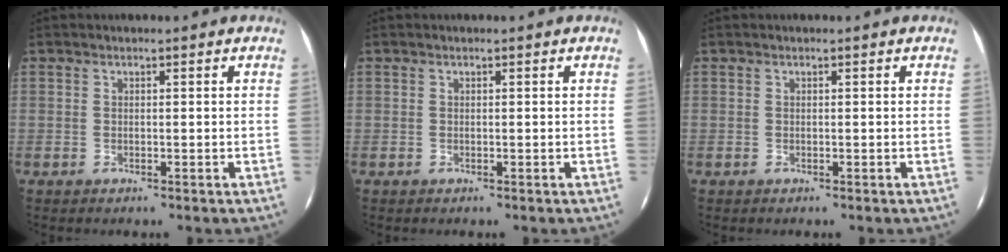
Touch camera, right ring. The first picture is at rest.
{"total": 0.0}
{"total": 0.0}